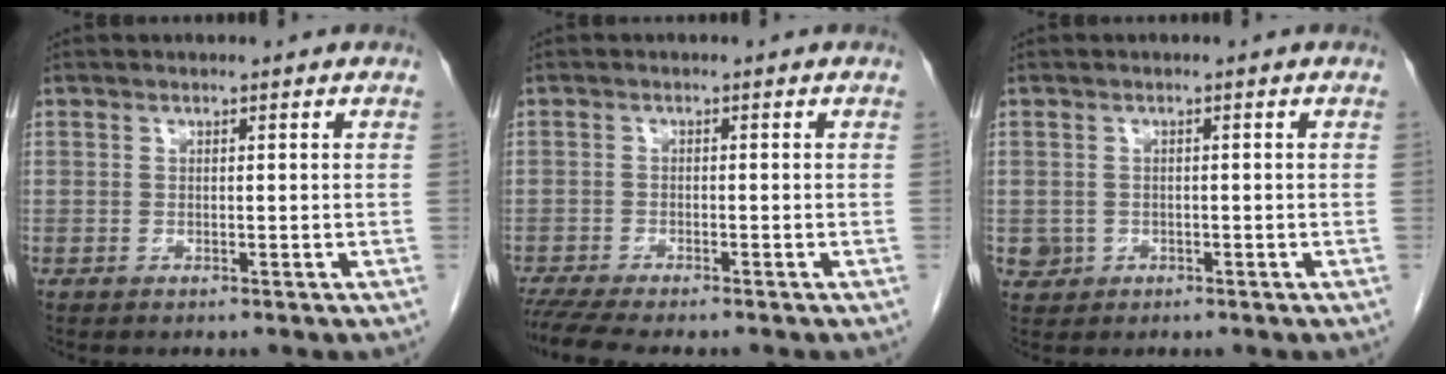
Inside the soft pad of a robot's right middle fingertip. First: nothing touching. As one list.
[{"total": 6.6, "force": [-5.6, 0.5, 3.3], "torque": [-0.051, -0.013, -0.091]}, {"total": 1.9, "force": [-0.4, 1.8, 0.2], "torque": [0.000, 0.006, -0.002]}]